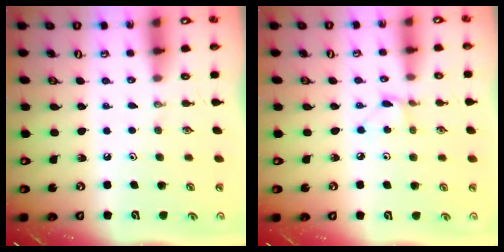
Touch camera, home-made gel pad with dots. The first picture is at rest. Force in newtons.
{"total": 3.0, "press": 3.0, "slide": 0.4}